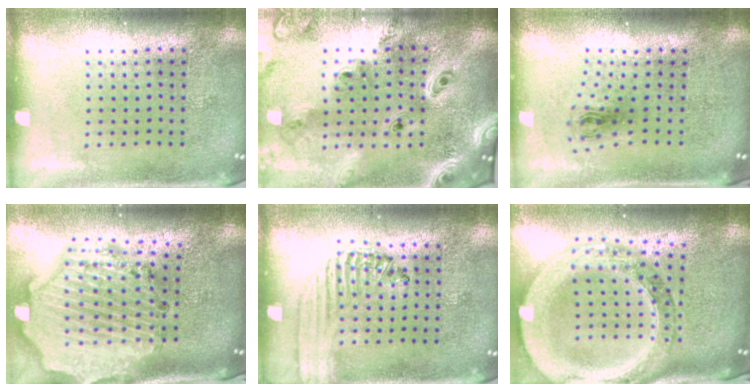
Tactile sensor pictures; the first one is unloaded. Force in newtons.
{"total": 4.1, "press": 3.1, "slide": 2.7}
{"total": 0.8, "press": 0.4, "slide": 0.7}
{"total": 2.9, "press": 2.6, "slide": 1.2}
{"total": 1.3, "press": 1.2, "slide": 0.5}
{"total": 2.6, "press": 2.3, "slide": 1.2}